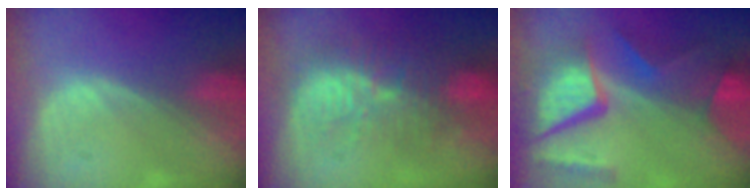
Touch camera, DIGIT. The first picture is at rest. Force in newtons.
{"total": 10.1, "press": 9.3, "slide": 4.0}
{"total": 11.8, "press": 9.8, "slide": 6.6}